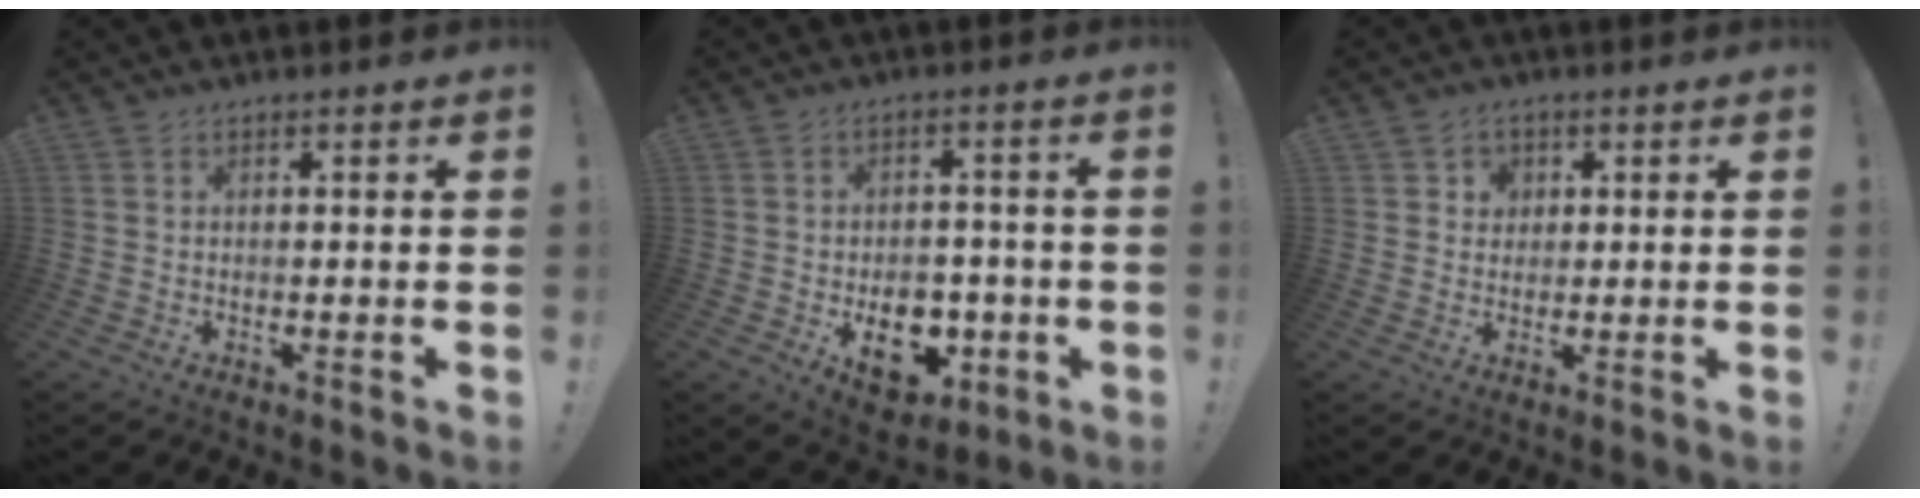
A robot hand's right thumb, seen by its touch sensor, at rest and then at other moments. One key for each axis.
{"total": 11.9, "fx": -3.6, "fy": 8.9, "fz": 7.0, "tx": -0.078, "ty": 0.019, "tz": -0.051}
{"total": 3.2, "fx": 1.3, "fy": 2.8, "fz": 0.8, "tx": -0.010, "ty": -0.003, "tz": 0.022}